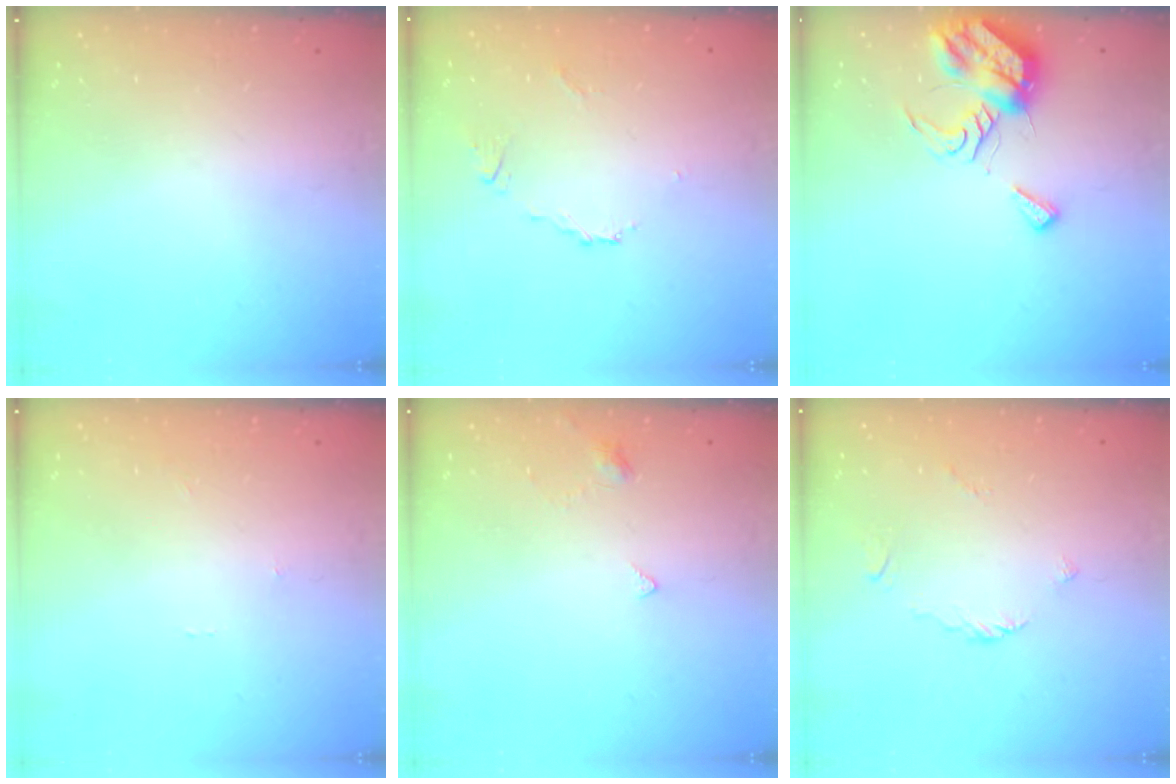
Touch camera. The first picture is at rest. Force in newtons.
{"total": 4.4, "press": 4.4, "slide": 0.7}
{"total": 9.7, "press": 9.7, "slide": 1.1}
{"total": 0.0}
{"total": 2.4, "press": 2.4, "slide": 0.5}
{"total": 2.5, "press": 2.4, "slide": 0.7}